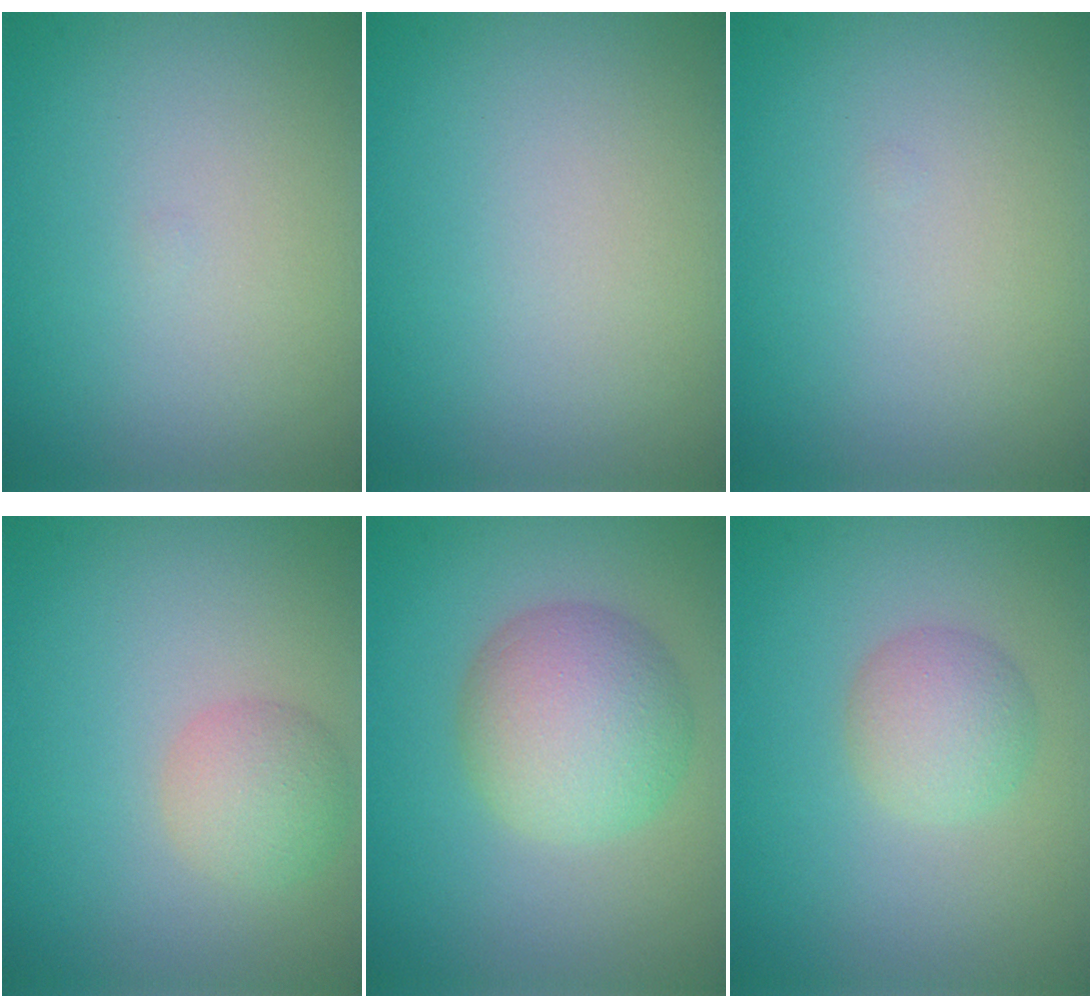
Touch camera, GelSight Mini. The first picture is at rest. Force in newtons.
{"total": 0.0}
{"total": 0.0}
{"total": 2.6, "press": 2.6, "slide": 0.1}
{"total": 5.8, "press": 5.8, "slide": 0.2}
{"total": 2.7, "press": 2.7, "slide": 0.1}